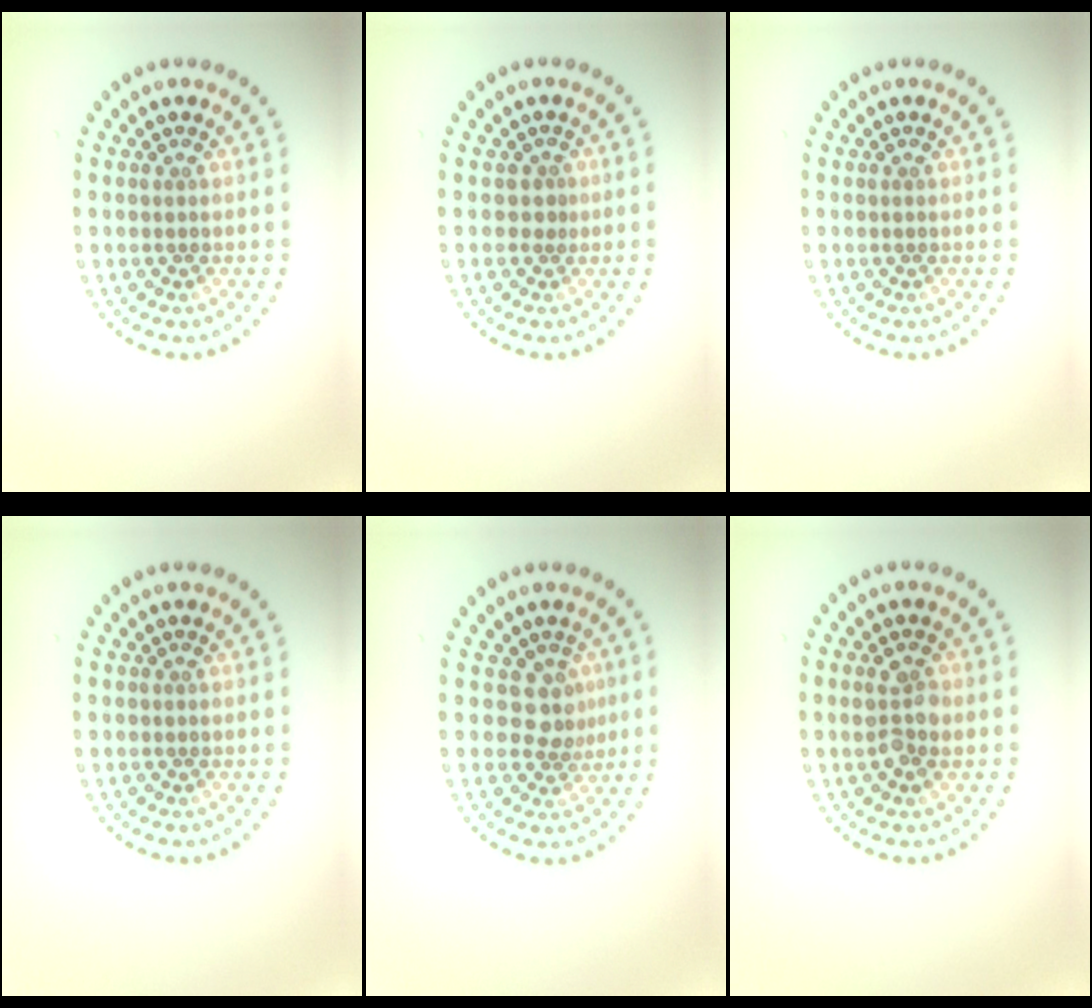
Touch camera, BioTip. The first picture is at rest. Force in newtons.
{"total": 0.8, "press": 0.5, "slide": 0.6}
{"total": 0.0}
{"total": 0.0}
{"total": 2.5, "press": 1.9, "slide": 1.6}
{"total": 2.4, "press": 2.4, "slide": 0.1}